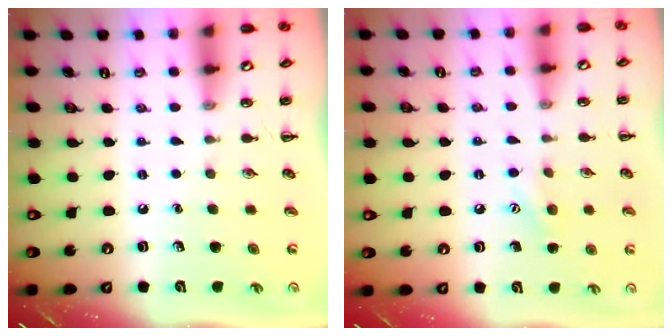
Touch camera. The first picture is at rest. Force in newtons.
{"total": 7.5, "press": 7.3, "slide": 1.5}